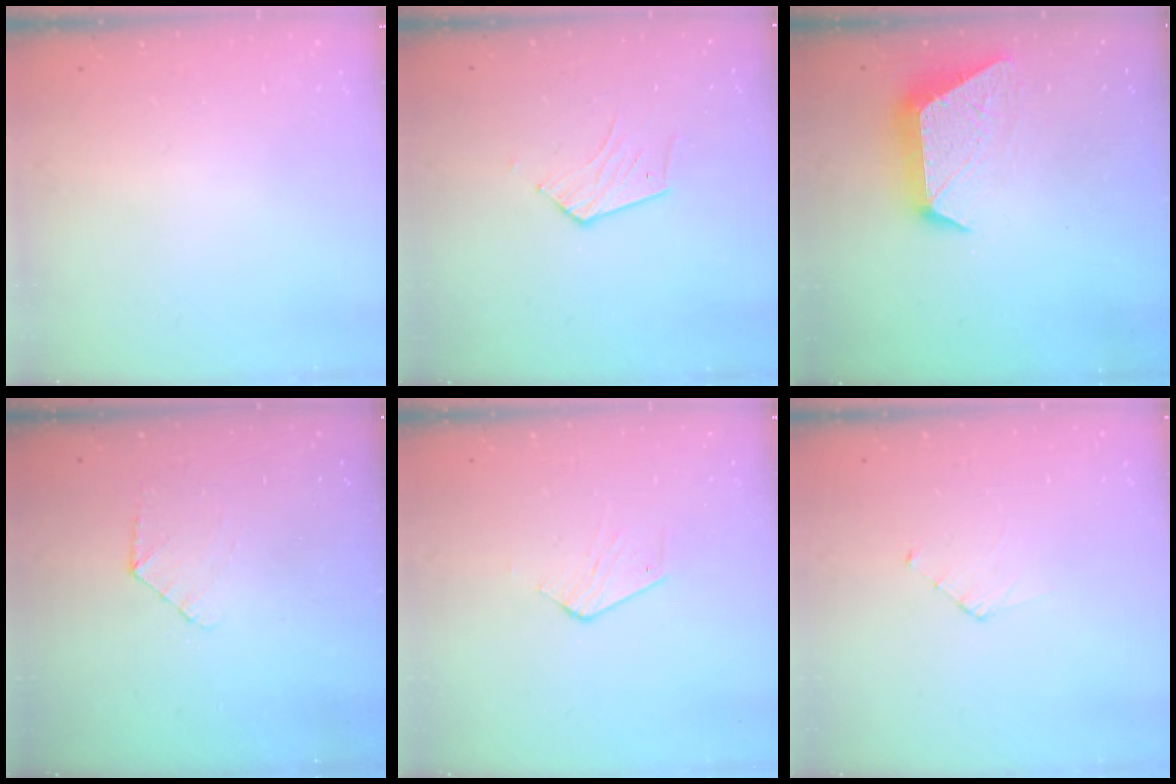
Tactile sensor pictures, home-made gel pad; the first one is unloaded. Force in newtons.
{"total": 4.7, "press": 4.7, "slide": 0.4}
{"total": 11.3, "press": 11.2, "slide": 0.7}
{"total": 5.3, "press": 5.2, "slide": 0.5}
{"total": 3.9, "press": 3.9, "slide": 0.6}
{"total": 3.6, "press": 3.6, "slide": 0.3}